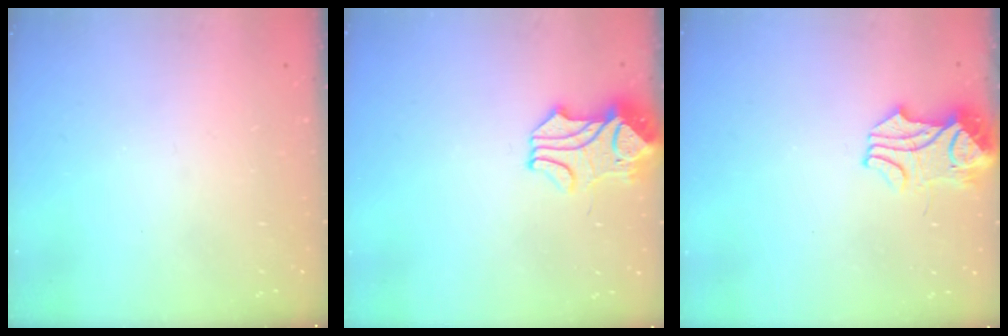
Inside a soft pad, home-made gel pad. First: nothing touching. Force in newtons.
{"total": 2.3, "press": 2.0, "slide": 1.1}
{"total": 3.4, "press": 3.3, "slide": 0.8}